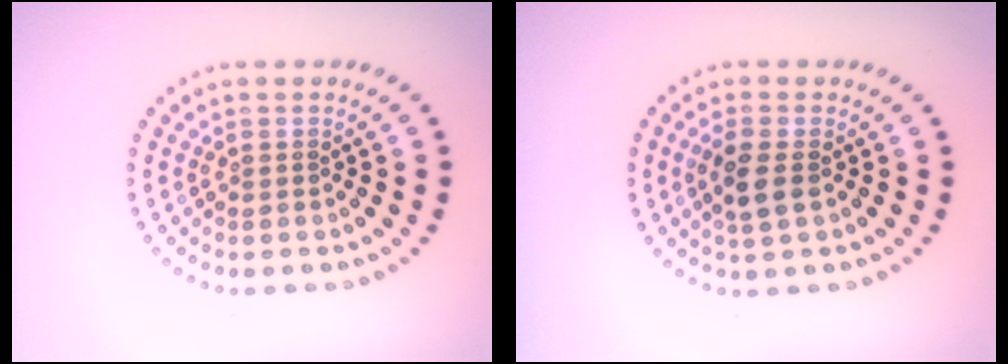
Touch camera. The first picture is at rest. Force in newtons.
{"total": 2.3, "press": 2.1, "slide": 0.9}